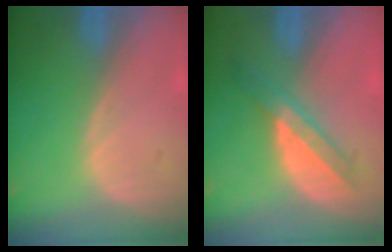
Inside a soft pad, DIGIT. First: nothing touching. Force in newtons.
{"total": 6.0, "press": 5.5, "slide": 2.5}